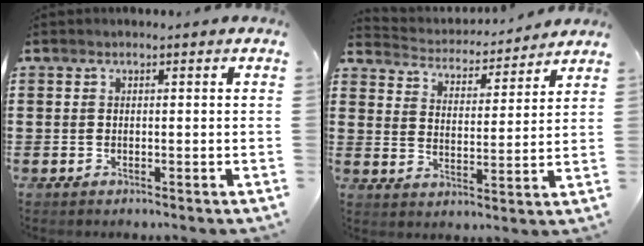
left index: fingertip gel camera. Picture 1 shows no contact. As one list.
[{"total": 3.6, "force": [3.6, 0.4, -0.1], "torque": [-0.023, -0.029, 0.056]}]